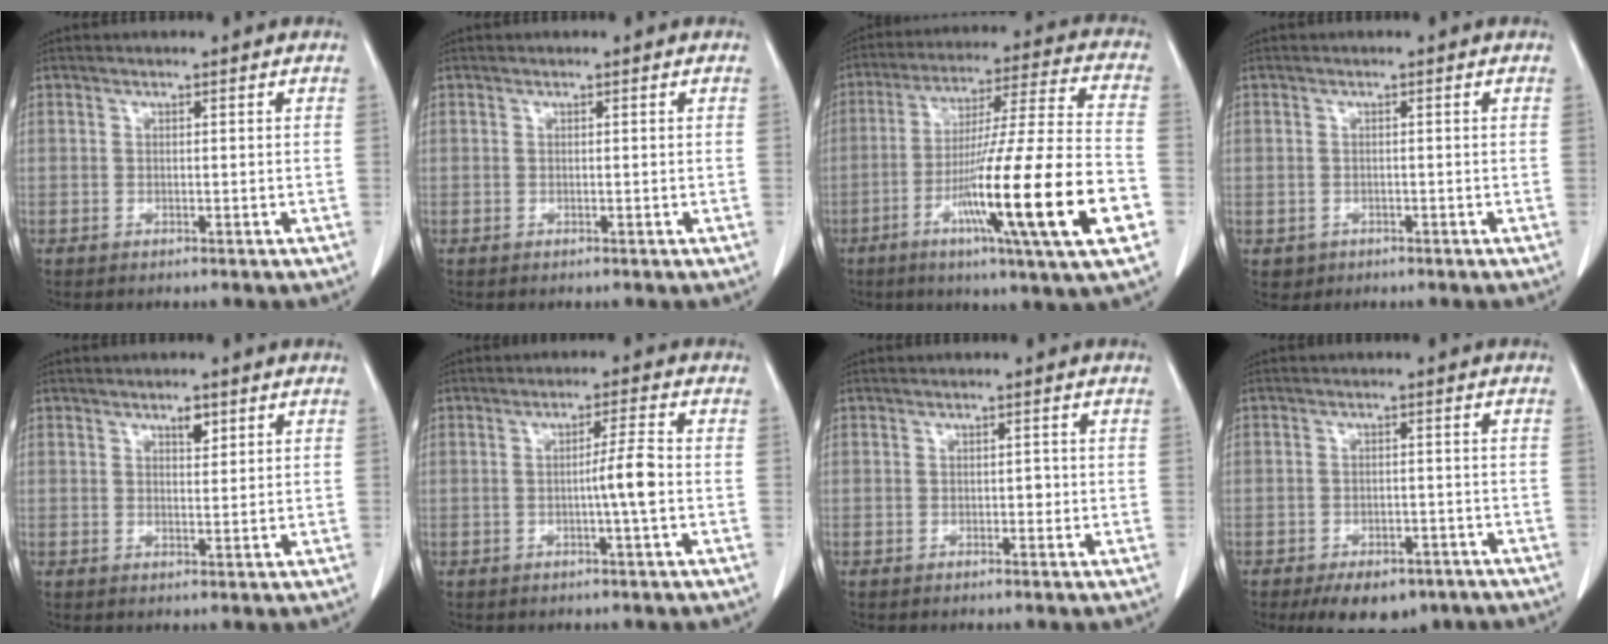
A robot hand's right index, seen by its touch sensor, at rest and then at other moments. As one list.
[{"total": 0.0}, {"total": 22.6, "force": [-7.6, -0.4, 21.3], "torque": [-0.342, -0.024, -0.131]}, {"total": 1.8, "force": [-0.7, 1.7, 0.1], "torque": [-0.001, 0.006, -0.008]}, {"total": 2.0, "force": [1.2, 0.8, 1.4], "torque": [-0.021, -0.004, 0.019]}, {"total": 4.2, "force": [-0.8, -0.7, 4.1], "torque": [-0.065, 0.001, -0.013]}, {"total": 0.9, "force": [-0.1, 0.6, 0.7], "torque": [-0.005, 0.003, -0.002]}, {"total": 9.0, "force": [-6.5, 4.7, 4.1], "torque": [-0.043, 0.005, -0.090]}]